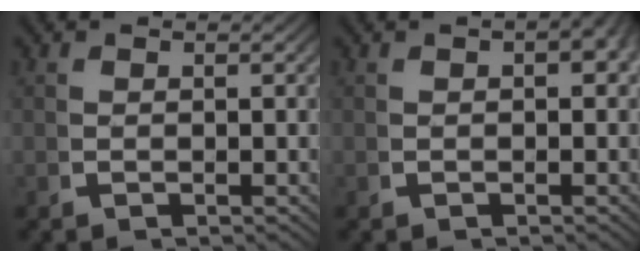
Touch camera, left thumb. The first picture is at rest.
{"total": 2.9, "force": [0.4, 1.6, 2.4], "torque": [-0.014, 0.010, -0.003]}